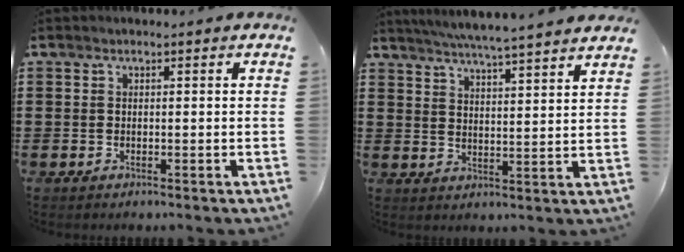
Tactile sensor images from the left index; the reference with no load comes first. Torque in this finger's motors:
{"motor_torque": [1.74, 0.40, 0.71, 0.15]}